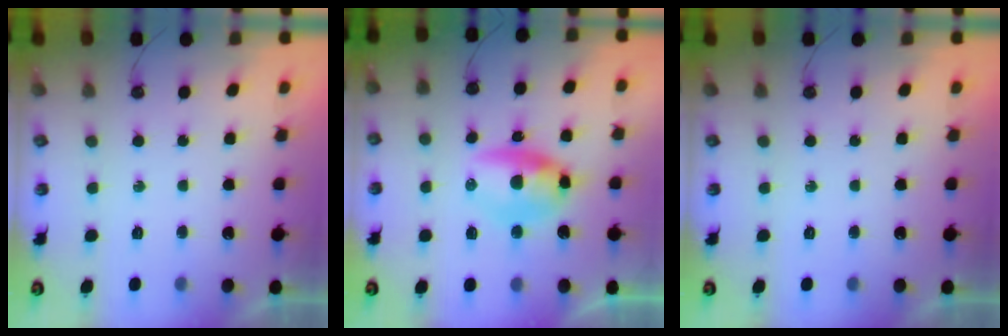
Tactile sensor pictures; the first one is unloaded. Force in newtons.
{"total": 8.5, "press": 8.4, "slide": 0.7}
{"total": 0.0}